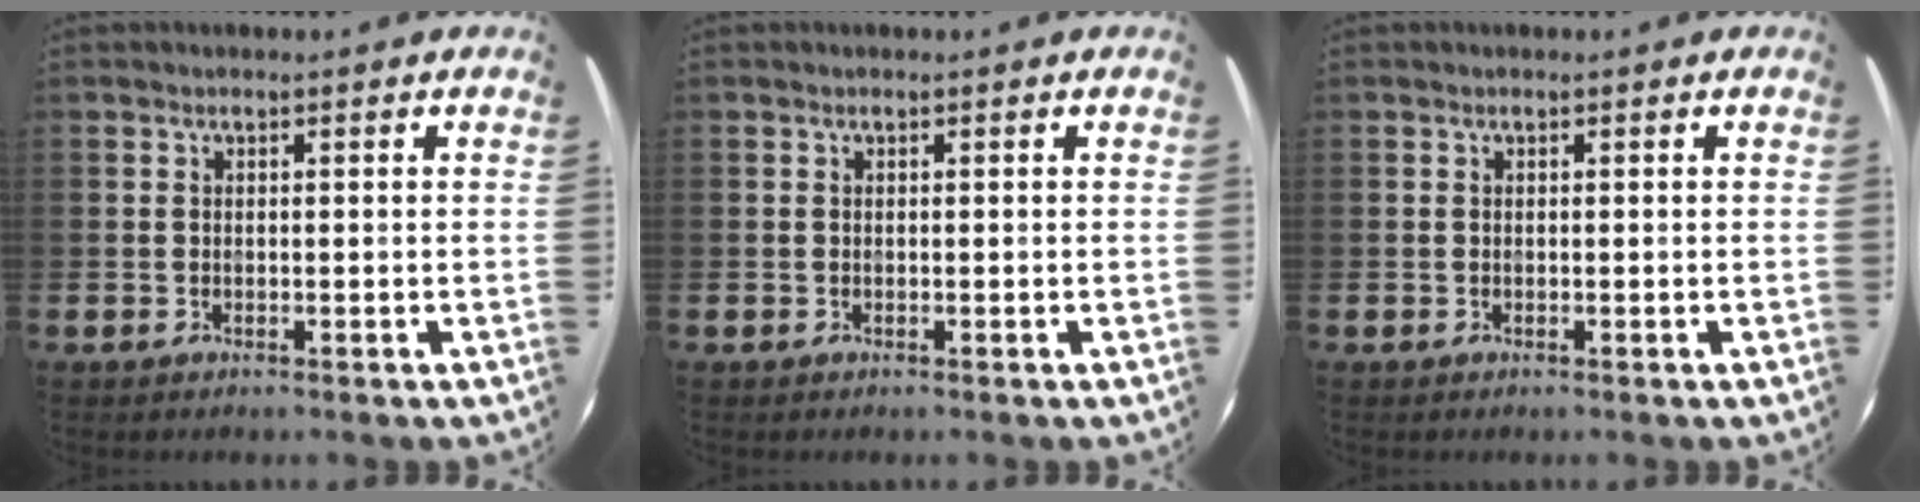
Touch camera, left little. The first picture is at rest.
{"total": 0.0}
{"total": 0.0}